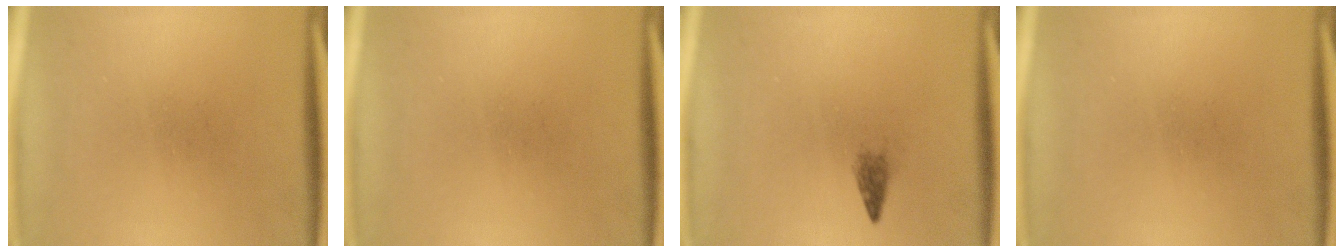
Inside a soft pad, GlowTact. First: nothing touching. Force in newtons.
{"total": 0.0}
{"total": 1.3}
{"total": 0.0}